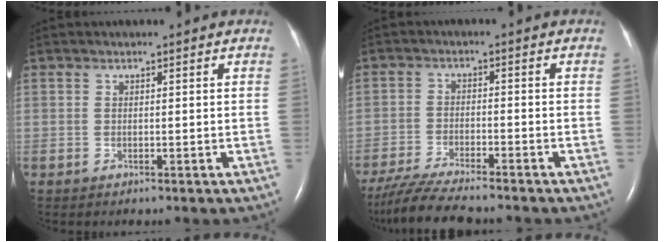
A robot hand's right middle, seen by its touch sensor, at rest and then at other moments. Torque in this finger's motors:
{"motor_torque": [0.22, -0.22, 0.08, 0.03]}